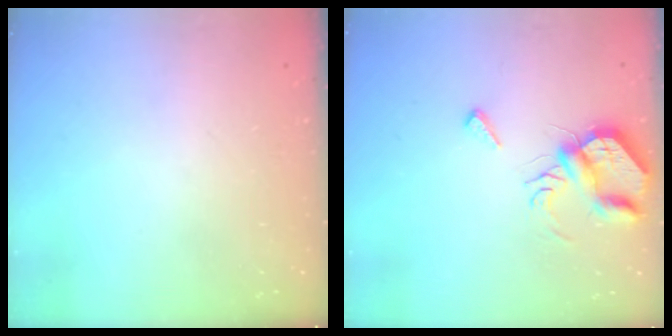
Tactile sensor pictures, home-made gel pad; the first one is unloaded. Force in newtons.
{"total": 8.4, "press": 8.3, "slide": 1.0}